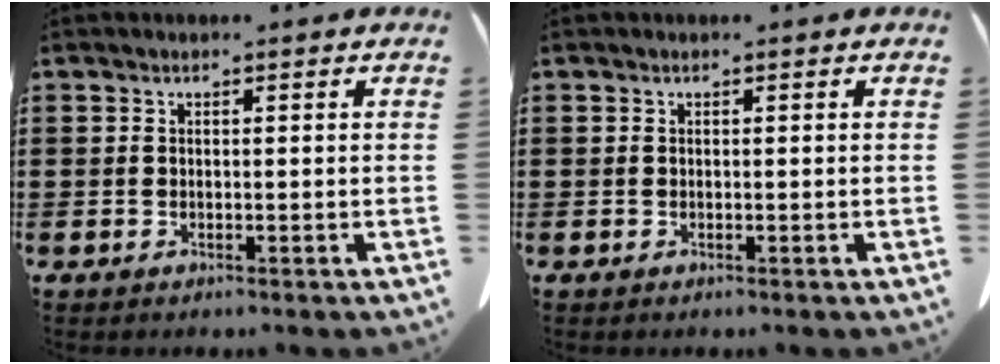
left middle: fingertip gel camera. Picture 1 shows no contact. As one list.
[{"total": 0.0}]